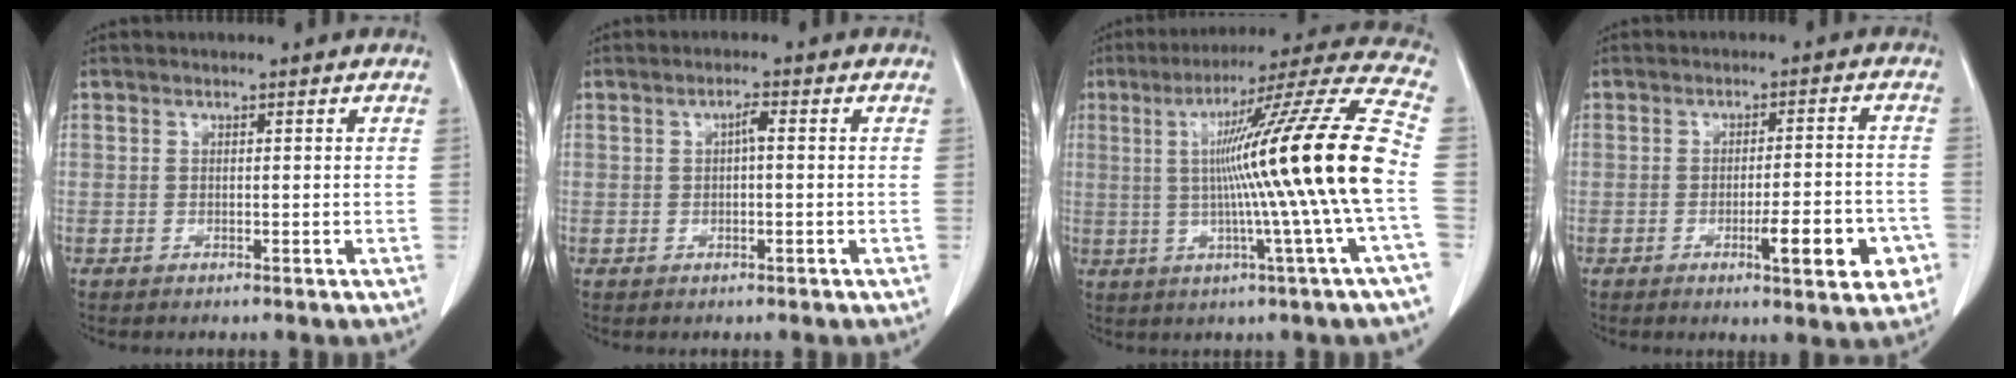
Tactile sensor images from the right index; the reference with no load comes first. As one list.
[{"total": 1.9, "force": [0.2, 0.3, 1.9], "torque": [-0.034, 0.003, 0.003]}, {"total": 21.3, "force": [-0.3, -2.7, 21.1], "torque": [-0.311, 0.001, -0.024]}, {"total": 8.6, "force": [-3.4, 1.5, 7.8], "torque": [-0.100, 0.002, -0.040]}]